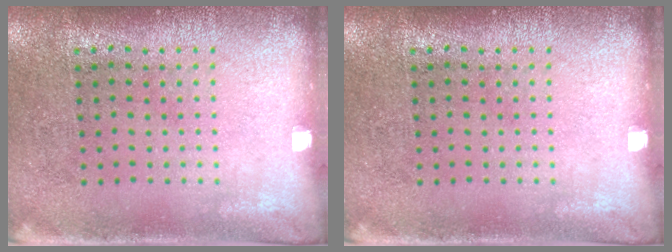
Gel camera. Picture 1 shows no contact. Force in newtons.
{"total": 0.0}